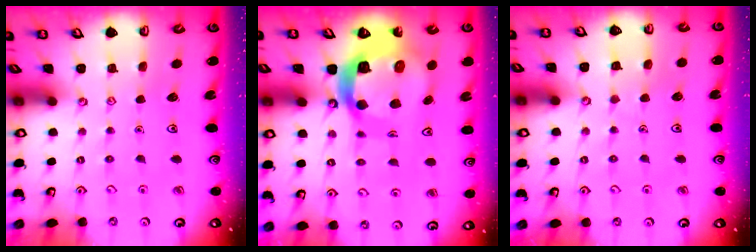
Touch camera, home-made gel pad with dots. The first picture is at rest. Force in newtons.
{"total": 16.4, "press": 16.3, "slide": 1.8}
{"total": 4.4, "press": 4.4, "slide": 0.4}